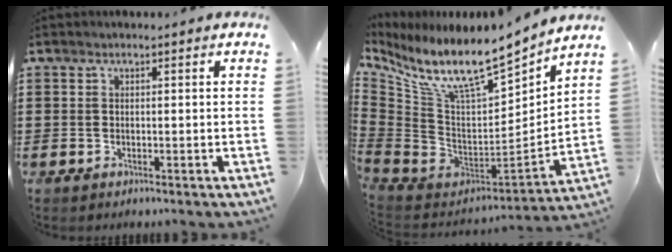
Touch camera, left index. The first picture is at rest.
{"total": 11.0, "force": [8.0, 2.1, 7.3], "torque": [-0.165, -0.077, 0.132]}